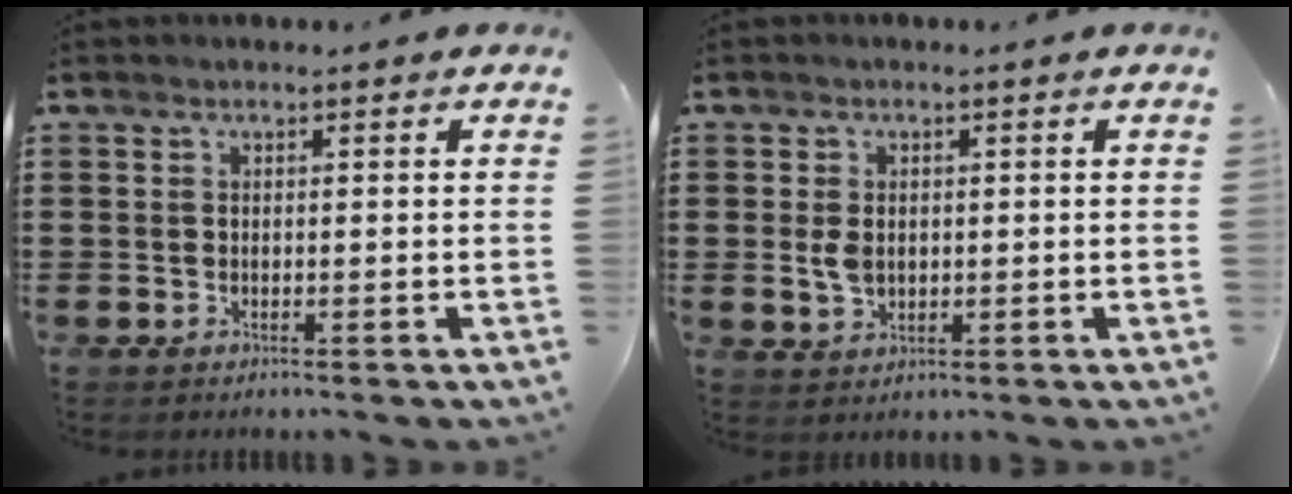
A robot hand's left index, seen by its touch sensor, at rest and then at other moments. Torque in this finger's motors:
{"motor_torque": [0.71, 0.55, 0.33, 0.03]}